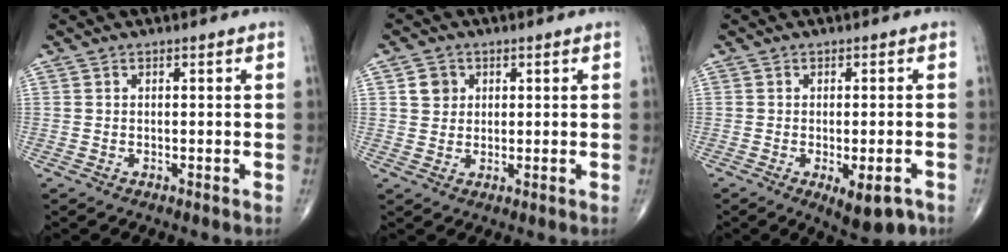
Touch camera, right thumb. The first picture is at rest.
{"total": 3.5, "force": [1.2, 3.1, 1.2], "torque": [-0.004, -0.004, 0.018]}
{"total": 7.5, "force": [-3.3, 2.9, 6.0], "torque": [-0.074, 0.004, -0.038]}